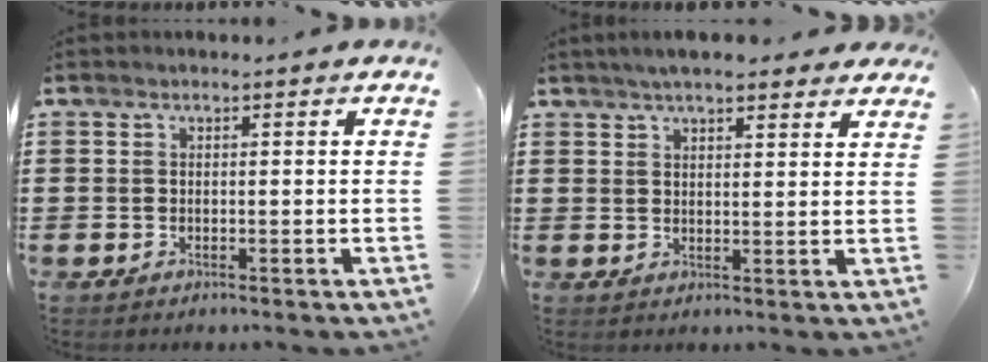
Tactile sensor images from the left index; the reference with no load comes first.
{"total": 4.9, "force": [4.2, 1.0, 2.3], "torque": [-0.054, 0.000, 0.078]}